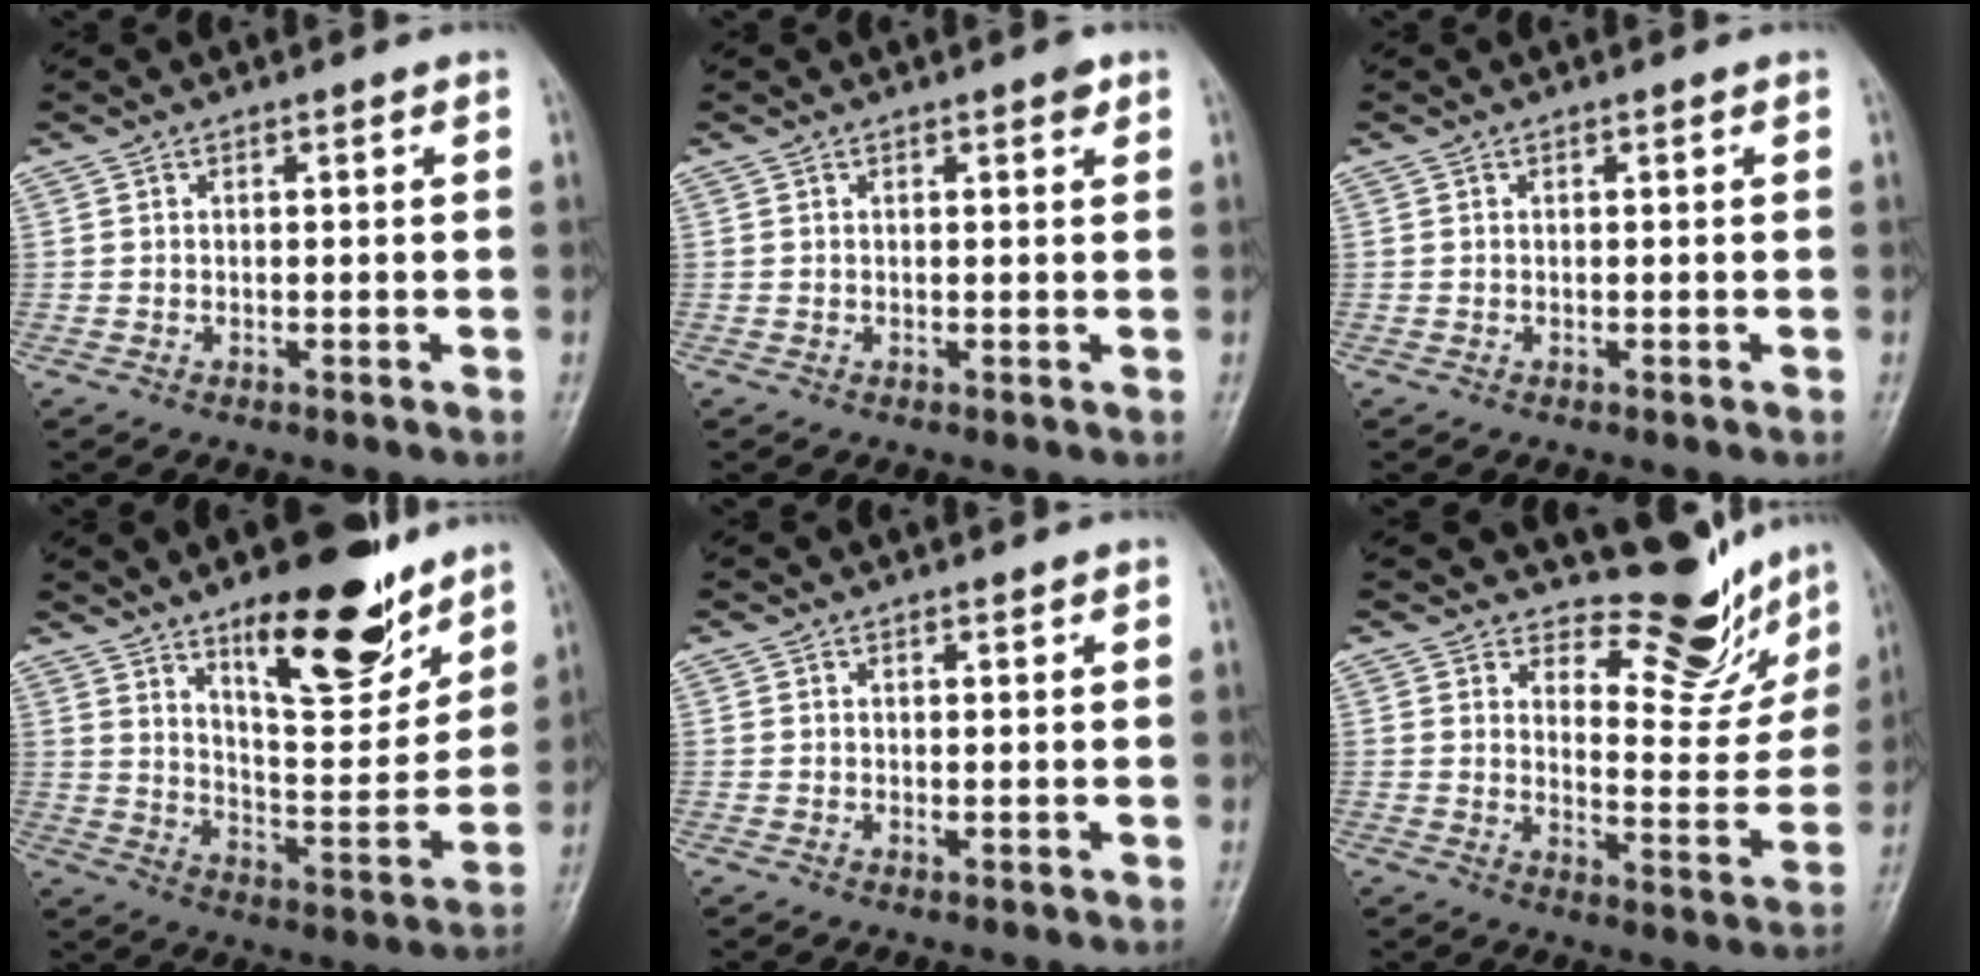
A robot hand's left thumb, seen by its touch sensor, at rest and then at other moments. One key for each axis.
{"total": 1.3, "fx": 0.8, "fy": 0.5, "fz": 1.0, "tx": -0.010, "ty": -0.001, "tz": 0.007}
{"total": 0.0}
{"total": 18.4, "fx": 12.1, "fy": 6.3, "fz": 12.3, "tx": -0.139, "ty": -0.083, "tz": 0.198}
{"total": 0.5, "fx": 0.3, "fy": 0.2, "fz": 0.3, "tx": -0.005, "ty": -0.003, "tz": 0.005}
{"total": 10.7, "fx": 9.8, "fy": 3.7, "fz": 2.5, "tx": 0.001, "ty": -0.092, "tz": 0.131}